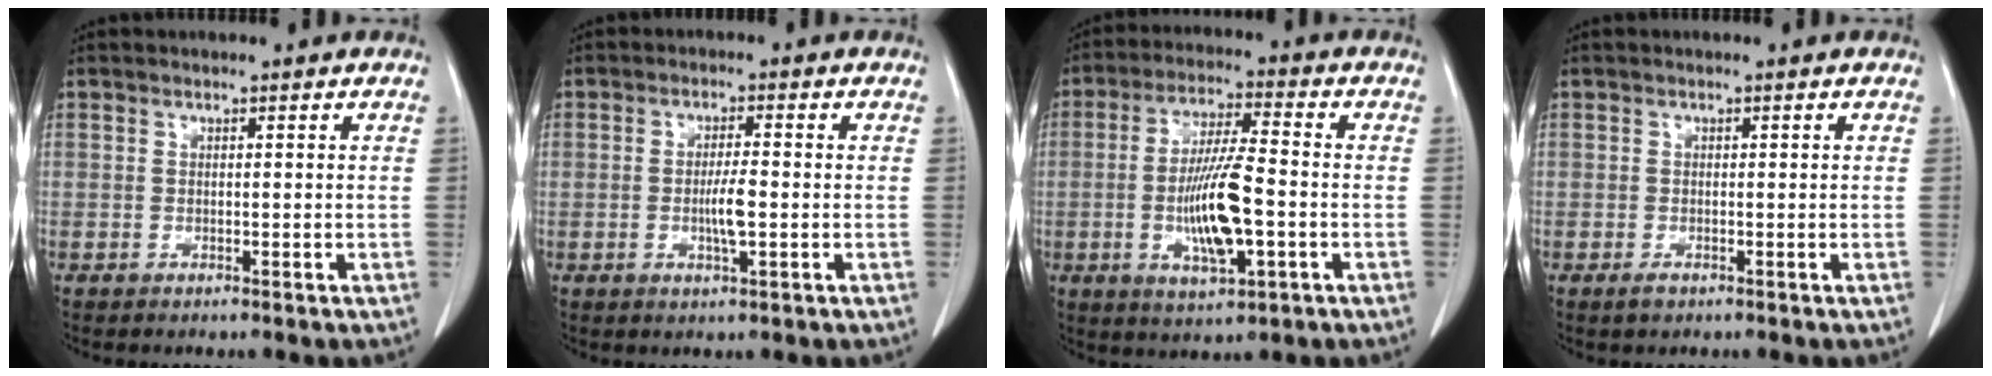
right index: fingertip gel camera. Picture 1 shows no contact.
{"total": 4.0, "force": [-0.6, 0.6, 3.9], "torque": [-0.073, -0.003, -0.010]}
{"total": 11.5, "force": [-2.3, 2.2, 11.1], "torque": [-0.213, -0.006, -0.037]}
{"total": 1.1, "force": [-0.6, 0.7, 0.6], "torque": [-0.011, -0.001, -0.008]}